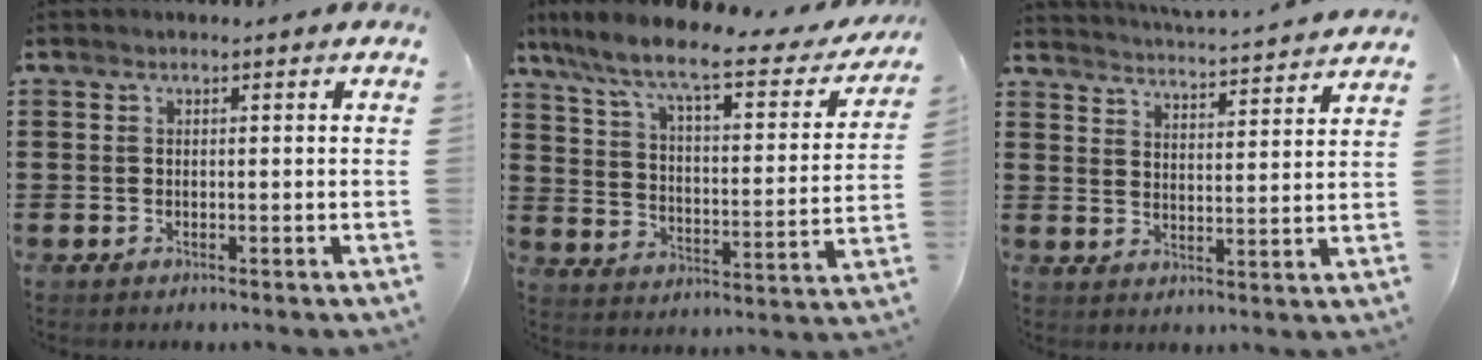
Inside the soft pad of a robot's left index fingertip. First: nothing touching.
{"total": 9.2, "force": [7.2, 1.1, 5.6], "torque": [-0.135, -0.046, 0.117]}
{"total": 4.1, "force": [4.0, -0.8, 0.3], "torque": [-0.028, -0.035, 0.064]}